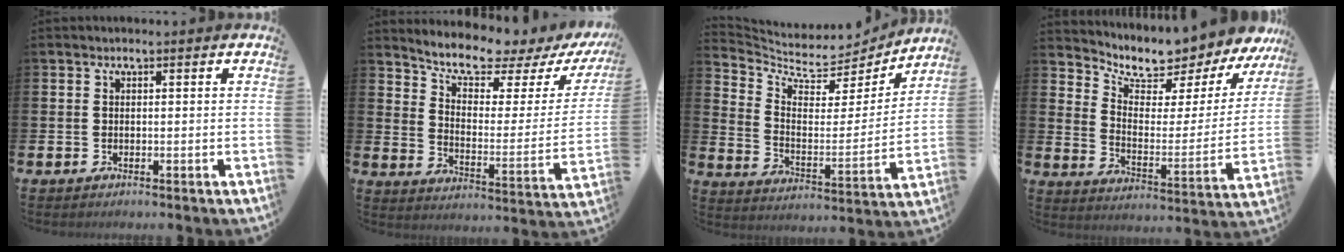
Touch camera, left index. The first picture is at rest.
{"total": 7.5, "force": [6.8, 1.7, 2.8], "torque": [-0.077, -0.055, 0.110]}
{"total": 7.0, "force": [6.3, 2.7, 1.4], "torque": [-0.057, -0.060, 0.103]}
{"total": 7.5, "force": [6.9, 2.2, 1.8], "torque": [-0.065, -0.059, 0.111]}